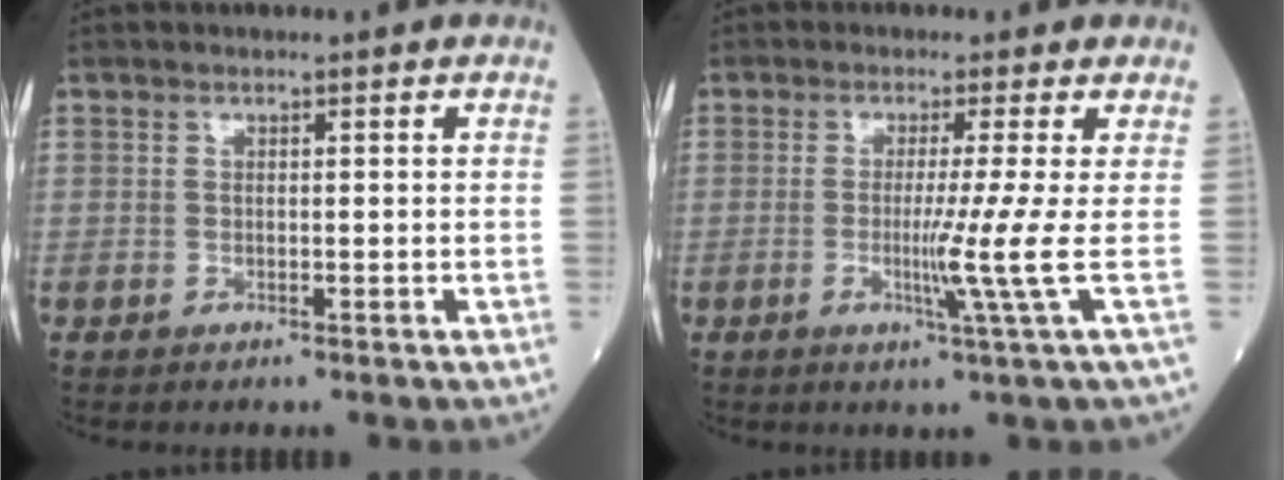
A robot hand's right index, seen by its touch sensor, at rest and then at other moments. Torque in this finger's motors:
{"motor_torque": [0.18, 0.07, 0.35, 0.11]}